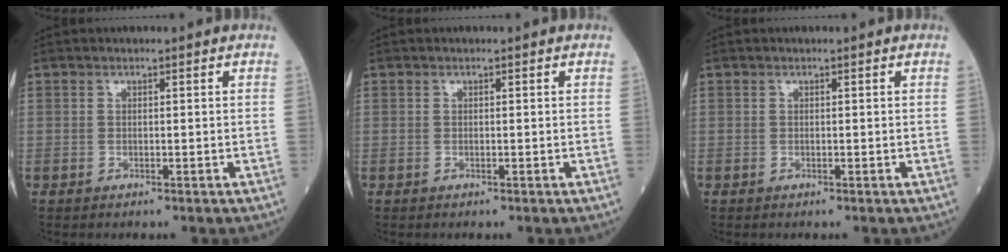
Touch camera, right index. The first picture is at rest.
{"total": 0.0}
{"total": 0.0}